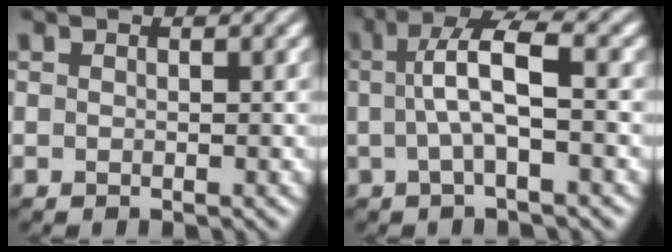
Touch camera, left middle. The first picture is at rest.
{"total": 5.1, "force": [0.3, 1.2, 5.0], "torque": [-0.089, 0.011, 0.002]}